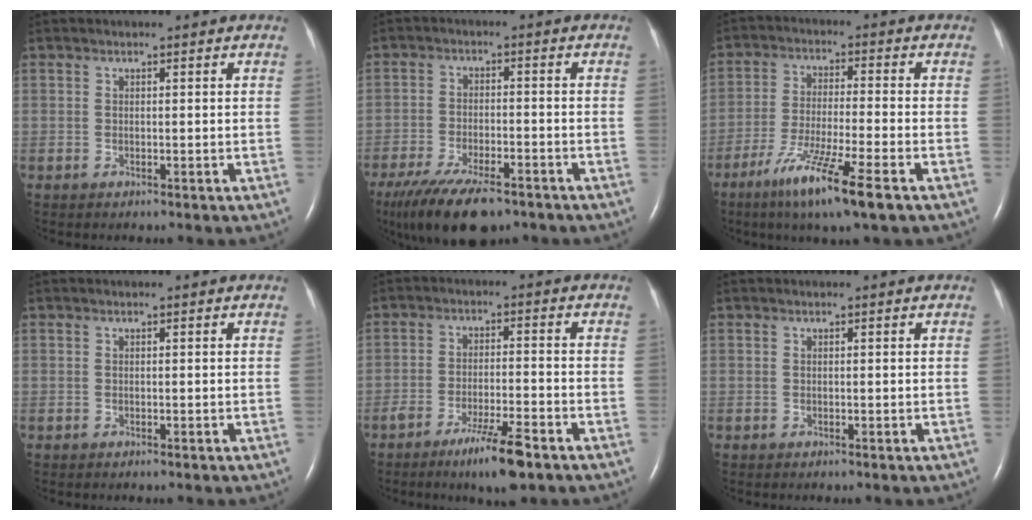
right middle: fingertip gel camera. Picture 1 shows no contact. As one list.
[{"total": 14.0, "force": [-10.1, 4.7, 8.5], "torque": [-0.169, -0.028, -0.166]}, {"total": 11.4, "force": [-6.6, -0.1, 9.3], "torque": [-0.177, -0.033, -0.117]}, {"total": 0.0}, {"total": 7.7, "force": [-5.1, 0.6, 5.8], "torque": [-0.102, -0.013, -0.085]}, {"total": 0.0}]